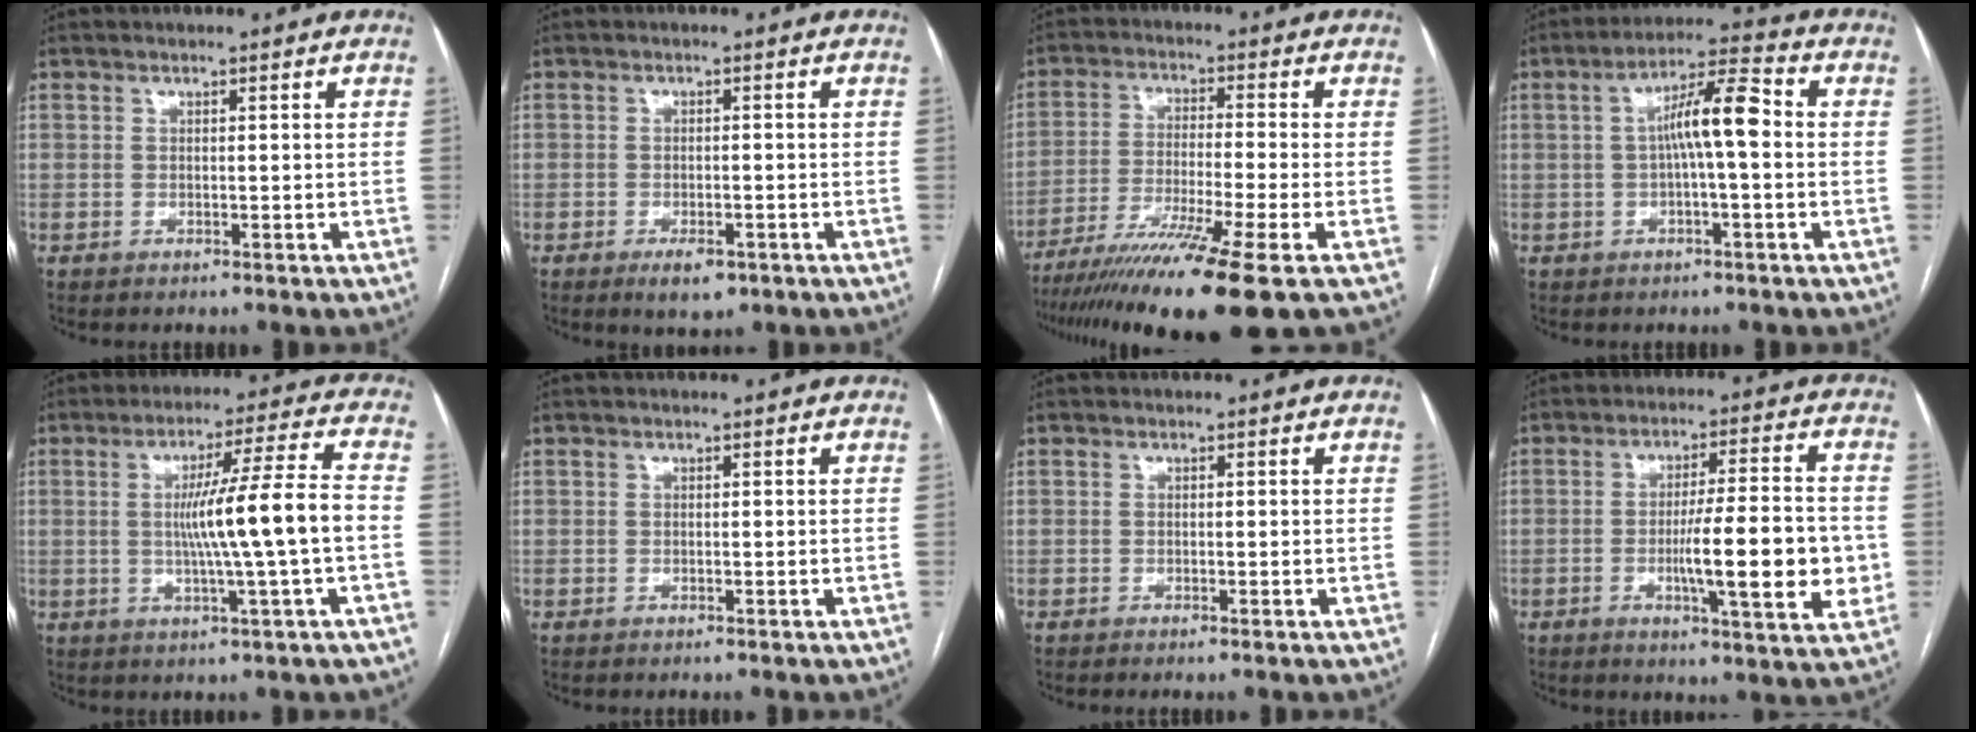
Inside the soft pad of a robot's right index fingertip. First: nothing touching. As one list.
[{"total": 4.7, "force": [-2.4, 1.6, 3.6], "torque": [-0.061, -0.006, -0.031]}, {"total": 15.6, "force": [-10.9, -1.6, 11.1], "torque": [-0.188, -0.046, -0.182]}, {"total": 8.2, "force": [0.2, 1.1, 8.1], "torque": [-0.142, 0.026, 0.000]}, {"total": 11.4, "force": [-0.8, -1.3, 11.3], "torque": [-0.188, 0.005, -0.009]}, {"total": 0.0}, {"total": 0.0}, {"total": 13.4, "force": [-2.3, 1.4, 13.2], "torque": [-0.198, -0.004, -0.036]}]